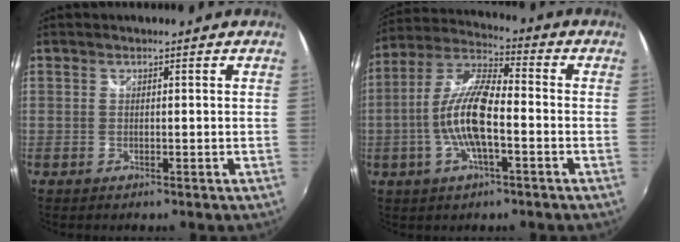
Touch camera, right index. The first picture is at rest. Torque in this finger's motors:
{"motor_torque": [1.82, -0.30, 0.55, 0.19]}